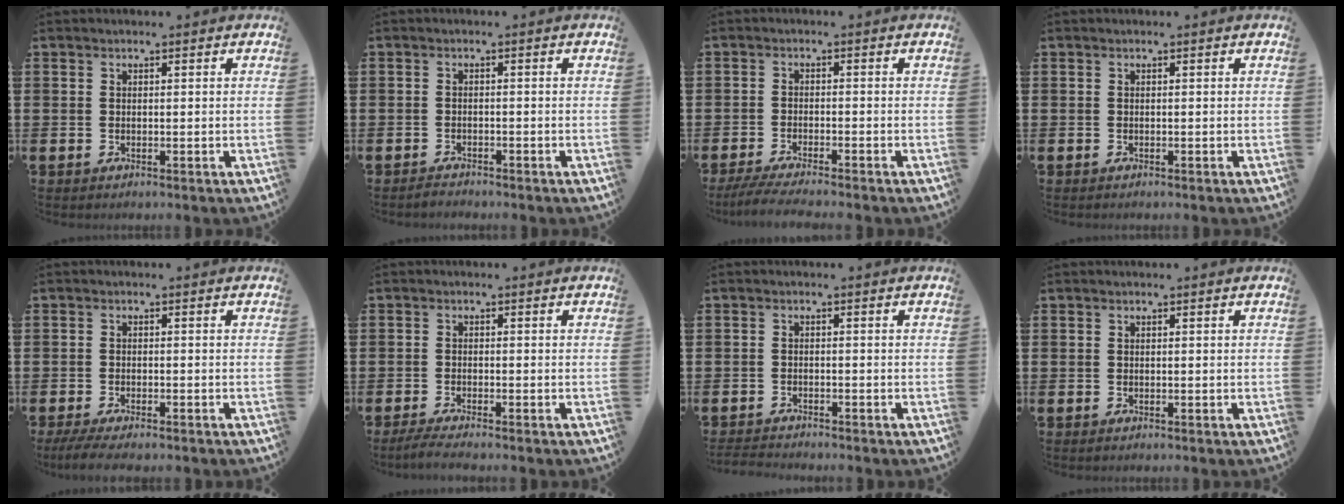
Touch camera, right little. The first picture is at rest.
{"total": 1.0, "force": [-1.0, 0.1, 0.0], "torque": [-0.004, 0.001, -0.022]}
{"total": 2.9, "force": [-2.4, -0.1, 1.6], "torque": [-0.030, -0.006, -0.045]}
{"total": 0.0}
{"total": 1.9, "force": [-1.5, 0.2, 1.1], "torque": [-0.019, 0.003, -0.029]}
{"total": 1.8, "force": [-1.3, 0.0, 1.2], "torque": [-0.019, 0.000, -0.025]}
{"total": 1.4, "force": [-1.4, 0.0, 0.1], "torque": [-0.004, 0.002, -0.029]}
{"total": 0.0}